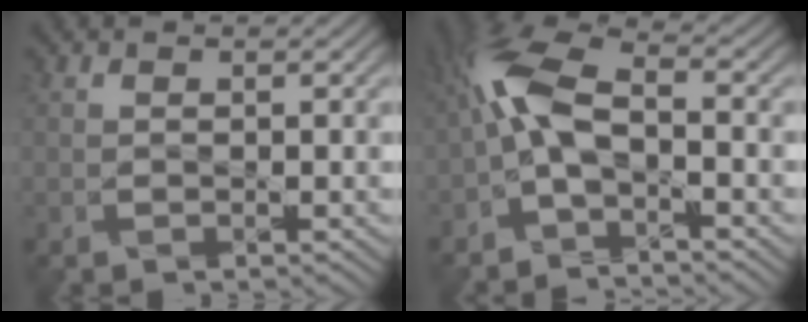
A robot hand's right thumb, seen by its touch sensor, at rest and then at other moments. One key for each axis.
{"total": 8.1, "fx": -2.2, "fy": 3.2, "fz": 7.1, "tx": -0.168, "ty": 0.015, "tz": -0.061}